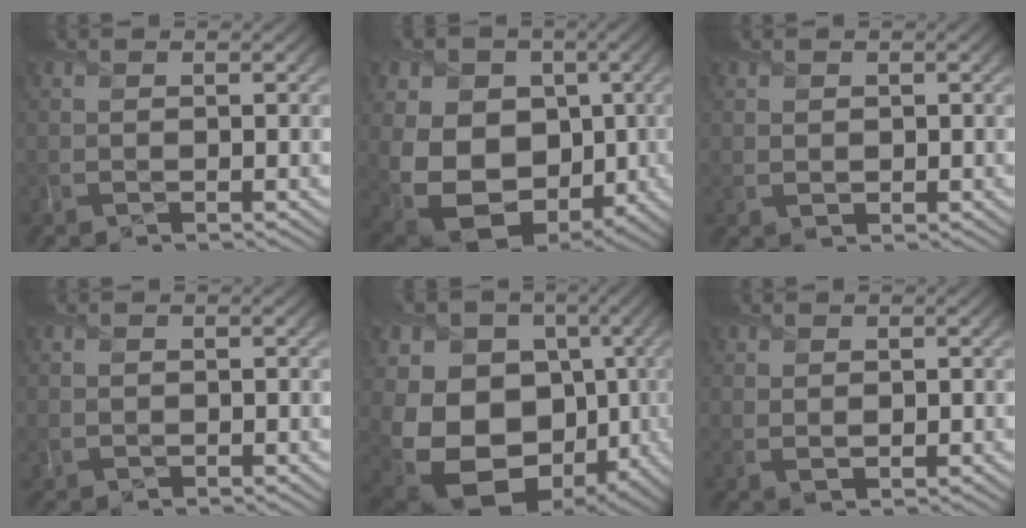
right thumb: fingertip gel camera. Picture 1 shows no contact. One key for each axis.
{"total": 17.5, "fx": 0.5, "fy": 14.3, "fz": 10.0, "tx": -0.220, "ty": -0.005, "tz": 0.012}
{"total": 1.1, "fx": 0.4, "fy": 1.0, "fz": 0.4, "tx": -0.011, "ty": -0.004, "tz": 0.011}
{"total": 0.8, "fx": -0.1, "fy": 0.8, "fz": 0.2, "tx": -0.006, "ty": -0.006, "tz": -0.003}
{"total": 19.7, "fx": -2.5, "fy": 16.2, "fz": 10.9, "tx": -0.205, "ty": -0.039, "tz": -0.023}
{"total": 1.3, "fx": 0.6, "fy": 0.9, "fz": 0.7, "tx": -0.016, "ty": -0.004, "tz": 0.015}